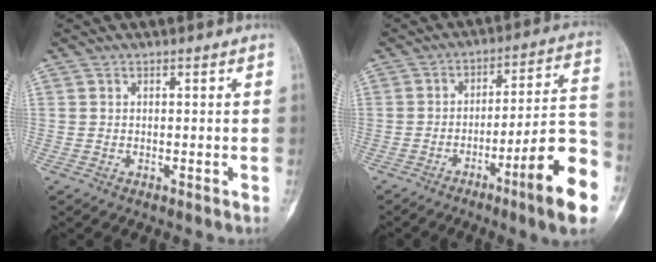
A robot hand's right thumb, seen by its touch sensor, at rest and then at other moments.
{"total": 17.2, "force": [-7.8, 1.7, 15.3], "torque": [-0.198, 0.046, -0.113]}